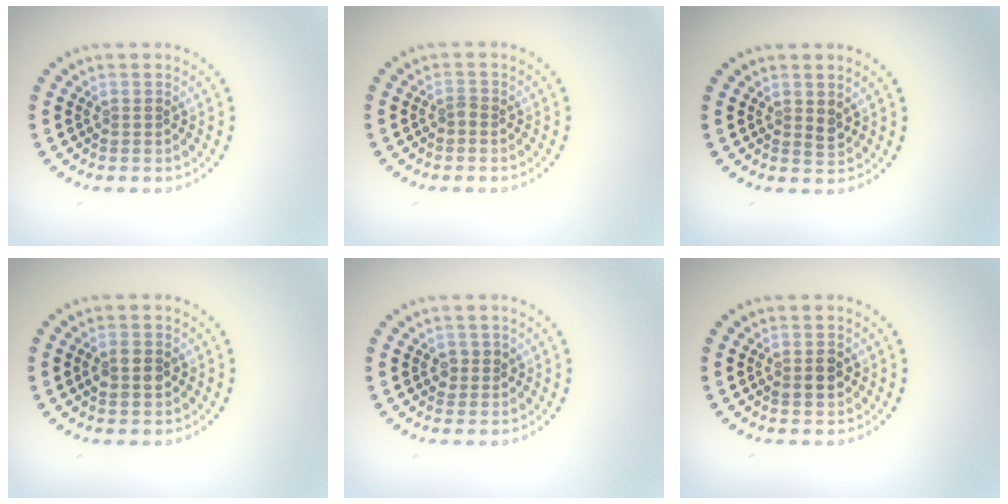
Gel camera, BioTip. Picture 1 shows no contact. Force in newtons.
{"total": 0.6, "press": 0.5, "slide": 0.4}
{"total": 1.0, "press": 0.9, "slide": 0.3}
{"total": 2.0, "press": 2.0, "slide": 0.2}
{"total": 1.3, "press": 1.2, "slide": 0.4}
{"total": 1.6, "press": 1.6, "slide": 0.2}